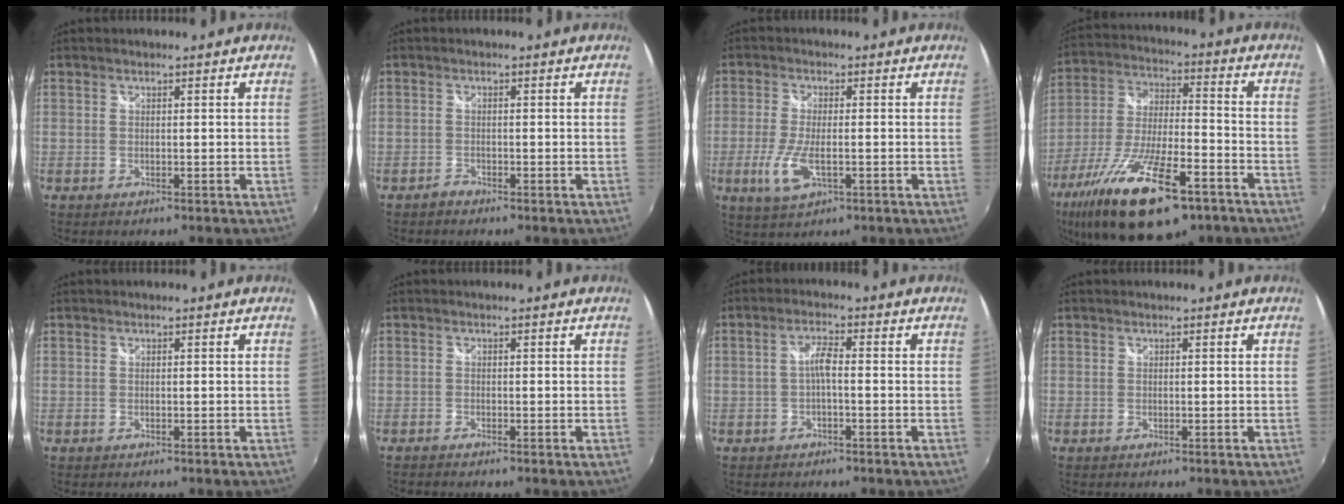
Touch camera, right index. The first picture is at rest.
{"total": 1.2, "force": [-1.1, 0.6, 0.0], "torque": [-0.002, 0.002, -0.021]}
{"total": 7.4, "force": [-2.4, 2.7, 6.5], "torque": [-0.144, -0.014, -0.046]}
{"total": 24.0, "force": [-14.4, 8.1, 17.4], "torque": [-0.342, -0.052, -0.246]}
{"total": 0.0}
{"total": 1.3, "force": [-1.2, 0.3, 0.4], "torque": [-0.012, -0.009, -0.024]}
{"total": 2.7, "force": [-0.8, 0.4, 2.6], "torque": [-0.053, 0.007, -0.015]}
{"total": 0.0}